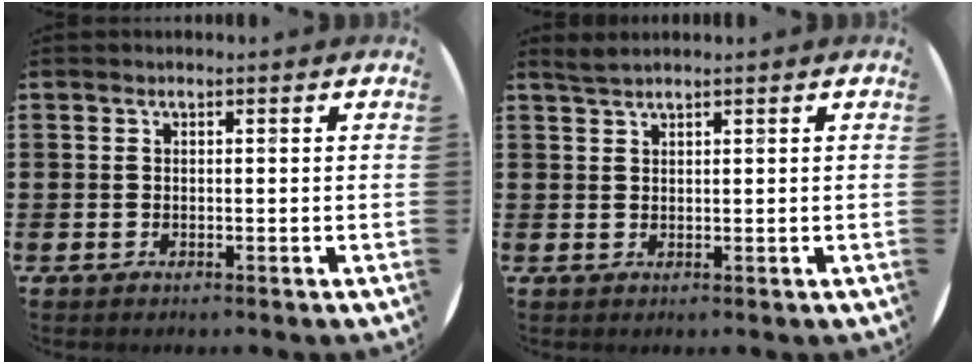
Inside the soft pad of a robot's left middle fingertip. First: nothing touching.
{"total": 1.2, "force": [1.2, -0.1, 0.3], "torque": [-0.007, 0.002, 0.023]}